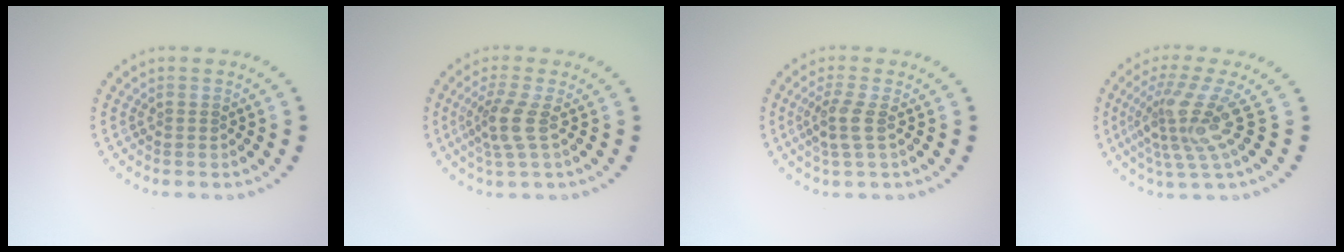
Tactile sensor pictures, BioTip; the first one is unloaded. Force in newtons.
{"total": 2.7, "press": 2.1, "slide": 1.7}
{"total": 2.1, "press": 1.7, "slide": 1.2}
{"total": 4.4, "press": 2.9, "slide": 3.4}